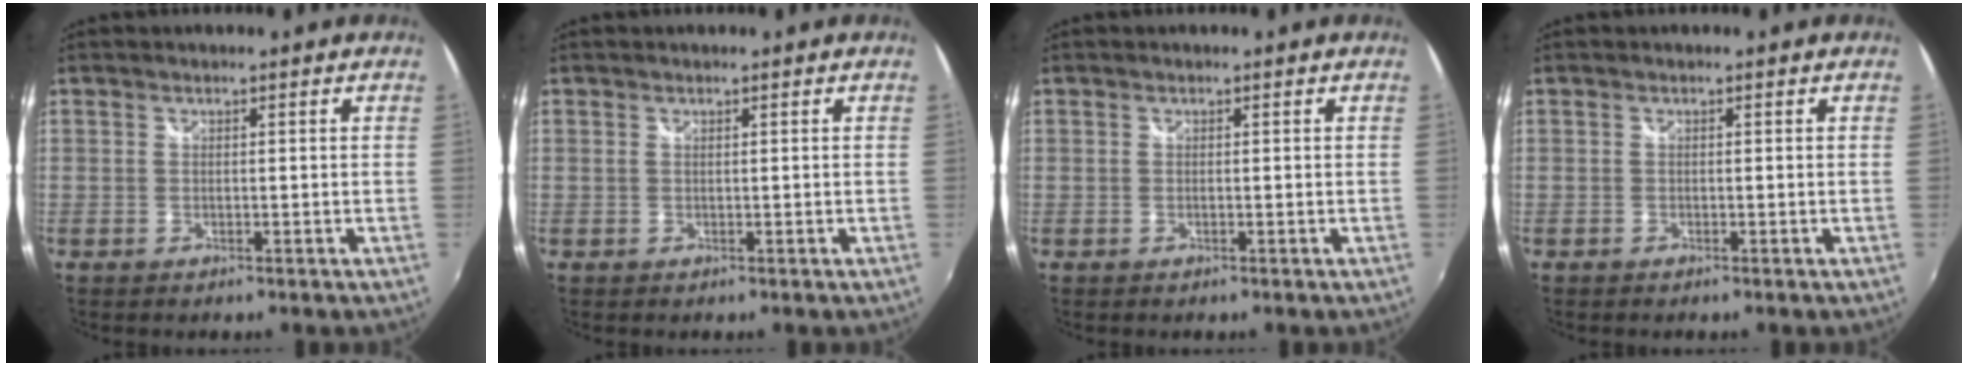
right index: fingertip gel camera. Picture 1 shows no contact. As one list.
[{"total": 0.0}, {"total": 0.0}, {"total": 0.0}]